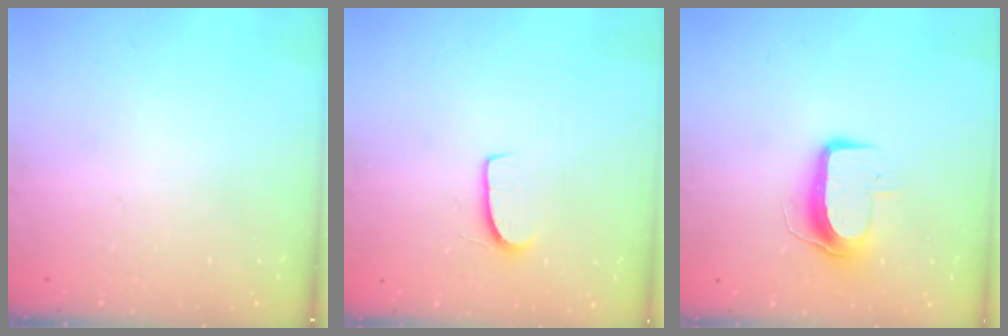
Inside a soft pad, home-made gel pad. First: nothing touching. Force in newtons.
{"total": 7.1, "press": 7.1, "slide": 0.5}
{"total": 9.4, "press": 9.3, "slide": 0.9}